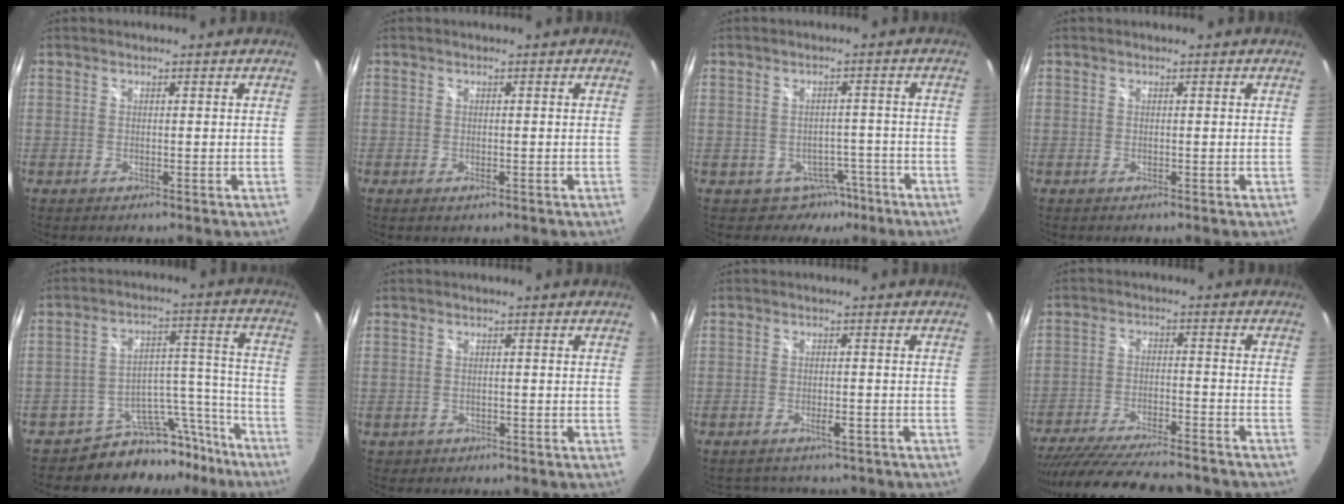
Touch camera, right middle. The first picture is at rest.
{"total": 0.9, "force": [-0.5, 0.5, 0.6], "torque": [-0.009, -0.003, -0.009]}
{"total": 5.4, "force": [-3.6, 4.1, 0.0], "torque": [0.003, 0.032, -0.039]}
{"total": 0.0}
{"total": 13.2, "force": [-11.8, 5.6, 2.0], "torque": [-0.011, 0.071, -0.173]}
{"total": 2.0, "force": [-0.9, 1.7, 0.5], "torque": [-0.016, -0.003, -0.011]}
{"total": 6.0, "force": [-5.0, 2.6, 2.2], "torque": [-0.040, -0.003, -0.062]}
{"total": 23.1, "force": [-19.9, 4.7, 10.8], "torque": [-0.207, -0.044, -0.297]}